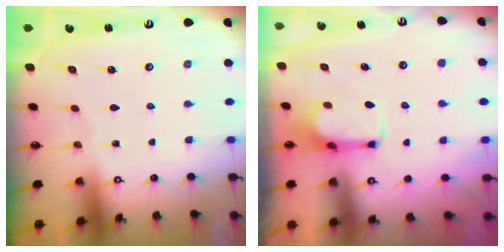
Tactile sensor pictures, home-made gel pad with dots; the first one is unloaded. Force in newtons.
{"total": 2.1, "press": 1.9, "slide": 0.8}